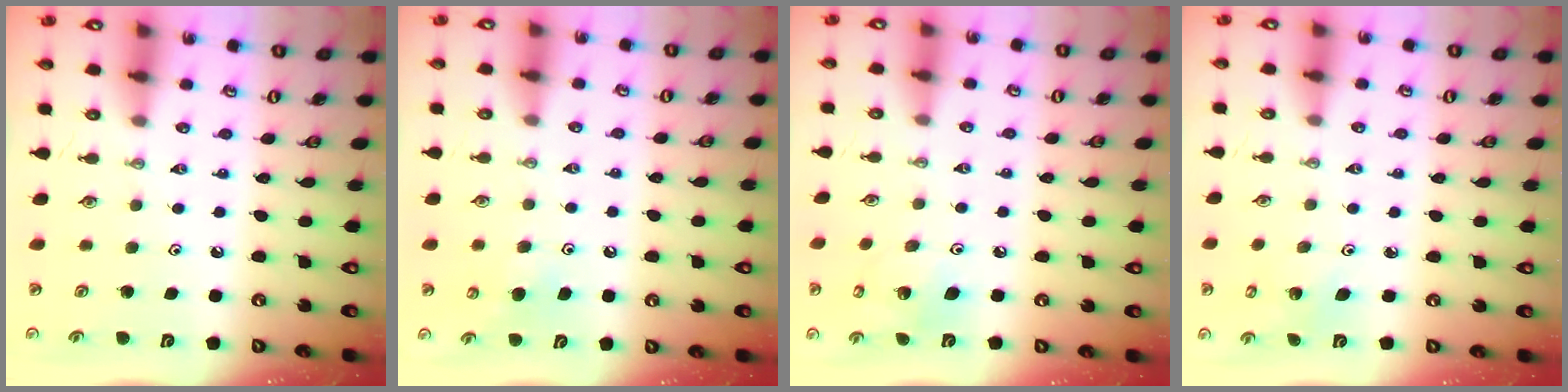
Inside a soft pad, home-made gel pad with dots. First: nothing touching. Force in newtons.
{"total": 5.3, "press": 5.1, "slide": 1.2}
{"total": 7.7, "press": 7.5, "slide": 1.7}
{"total": 2.3, "press": 2.3, "slide": 0.2}